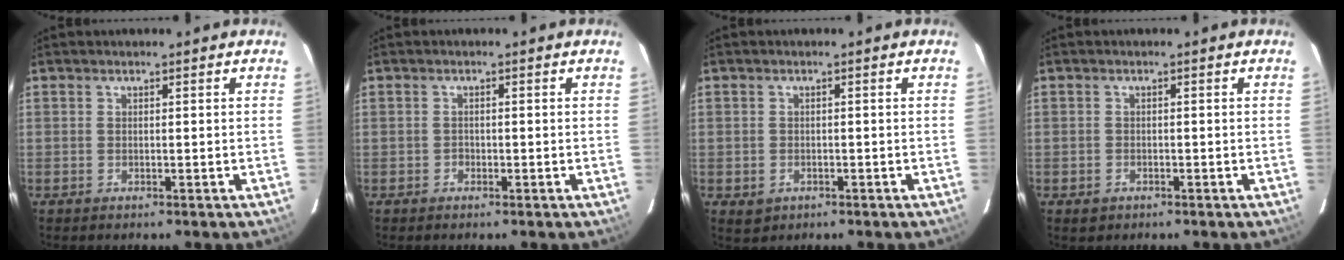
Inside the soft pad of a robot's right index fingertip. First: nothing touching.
{"total": 0.9, "force": [-0.6, 0.7, 0.0], "torque": [0.001, 0.005, -0.010]}
{"total": 2.7, "force": [-0.9, 2.3, 1.0], "torque": [-0.022, -0.002, -0.007]}
{"total": 1.9, "force": [-1.0, 1.5, 0.5], "torque": [-0.012, 0.000, -0.011]}